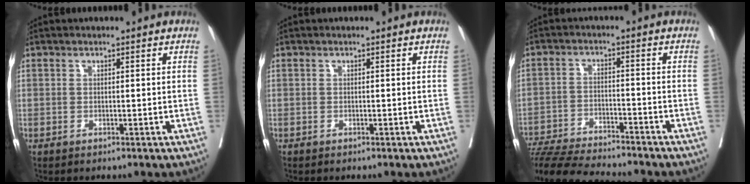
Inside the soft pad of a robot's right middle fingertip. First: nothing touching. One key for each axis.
{"total": 0.0}
{"total": 16.0, "fx": -14.7, "fy": 1.3, "fz": 6.3, "tx": -0.111, "ty": -0.024, "tz": -0.228}